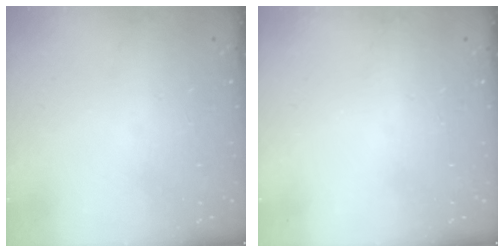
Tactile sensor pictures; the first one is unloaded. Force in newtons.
{"total": 0.0}